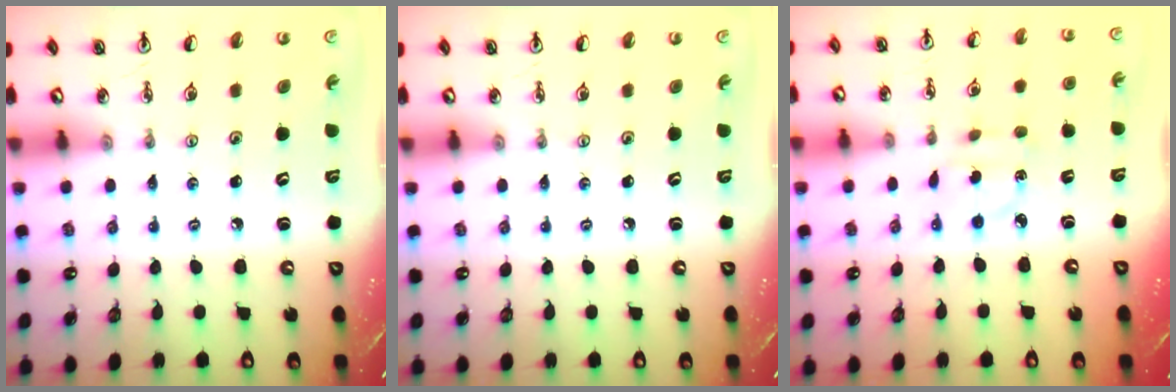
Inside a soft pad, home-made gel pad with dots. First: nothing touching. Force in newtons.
{"total": 0.0}
{"total": 3.0, "press": 2.9, "slide": 0.6}